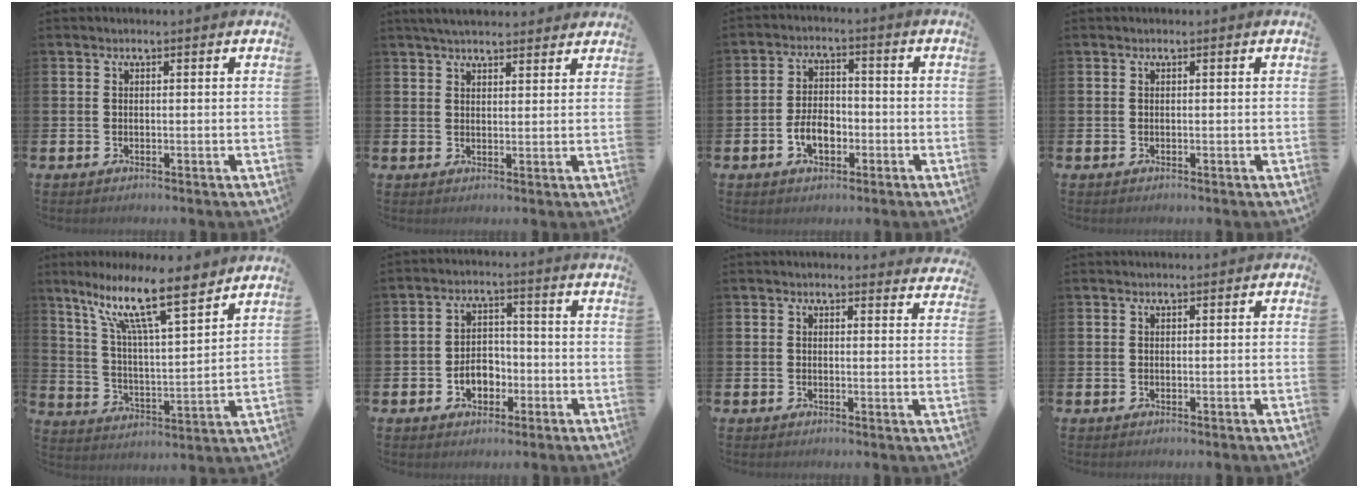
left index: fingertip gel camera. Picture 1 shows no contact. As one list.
[{"total": 3.7, "force": [3.5, 0.8, 1.0], "torque": [-0.021, -0.010, 0.065]}, {"total": 4.8, "force": [-1.8, 2.9, 3.3], "torque": [-0.051, 0.006, -0.035]}, {"total": 0.0}, {"total": 13.2, "force": [9.9, 2.7, 8.3], "torque": [-0.169, -0.049, 0.166]}, {"total": 4.3, "force": [-1.7, 3.2, 2.4], "torque": [-0.041, 0.006, -0.037]}, {"total": 1.9, "force": [1.9, 0.2, 0.0], "torque": [0.003, -0.008, 0.033]}, {"total": 0.0}]